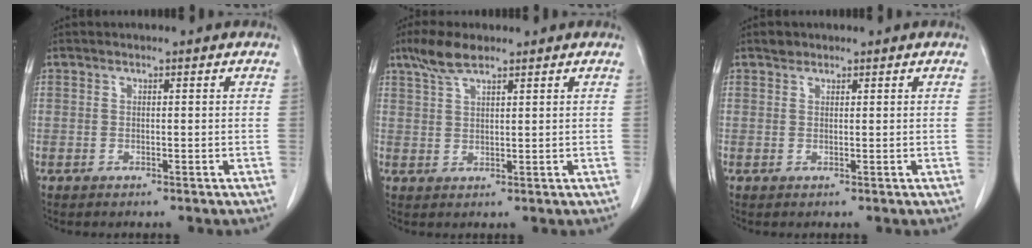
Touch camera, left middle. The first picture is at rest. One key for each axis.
{"total": 4.7, "fx": 3.5, "fy": 1.0, "fz": 3.0, "tx": -0.071, "ty": 0.010, "tz": 0.071}
{"total": 1.0, "fx": 0.9, "fy": 0.6, "fz": 0.1, "tx": -0.003, "ty": 0.001, "tz": 0.012}